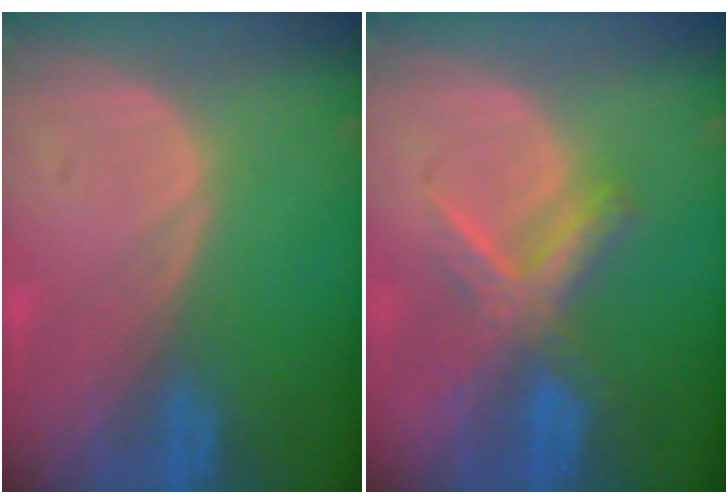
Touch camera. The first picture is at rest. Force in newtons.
{"total": 5.9, "press": 5.9, "slide": 0.8}